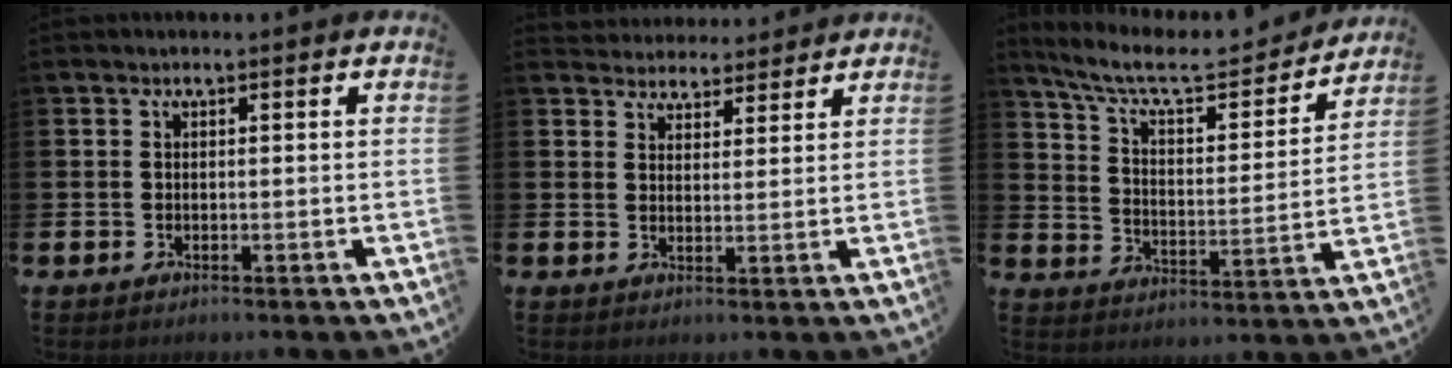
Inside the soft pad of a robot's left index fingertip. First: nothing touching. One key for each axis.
{"total": 3.8, "fx": 3.6, "fy": 1.0, "fz": -0.5, "tx": 0.001, "ty": -0.022, "tz": 0.064}
{"total": 8.8, "fx": 7.6, "fy": 2.4, "fz": 3.8, "tx": -0.100, "ty": -0.046, "tz": 0.127}